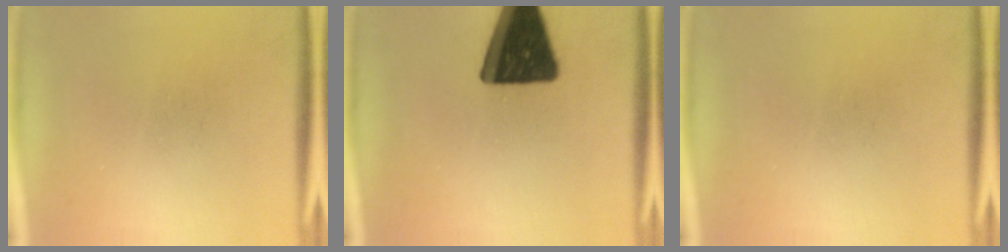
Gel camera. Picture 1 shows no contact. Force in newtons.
{"total": 18.7}
{"total": 0.0}